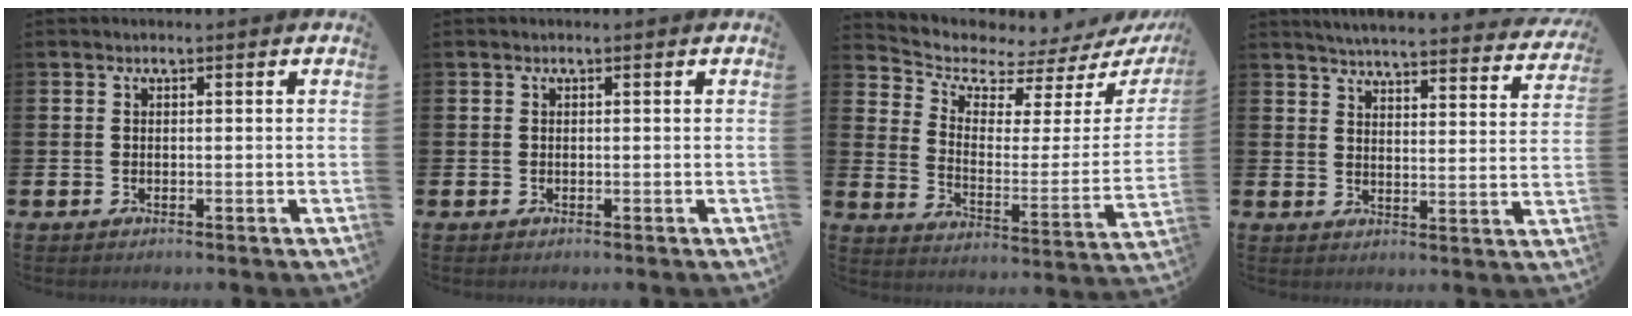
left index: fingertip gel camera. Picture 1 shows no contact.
{"total": 0.0}
{"total": 5.3, "force": [4.7, 2.1, 1.1], "torque": [-0.047, -0.055, 0.075]}
{"total": 4.6, "force": [4.6, 0.1, 0.8], "torque": [-0.030, -0.041, 0.076]}